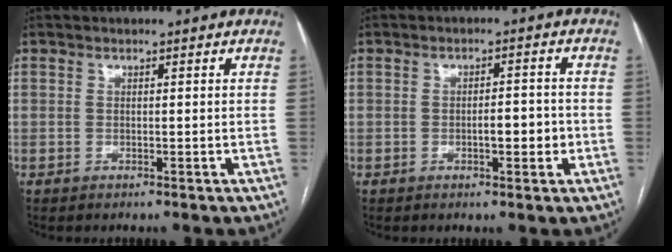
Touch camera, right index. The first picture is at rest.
{"total": 3.7, "force": [-1.0, 1.2, 3.4], "torque": [-0.051, 0.005, -0.012]}